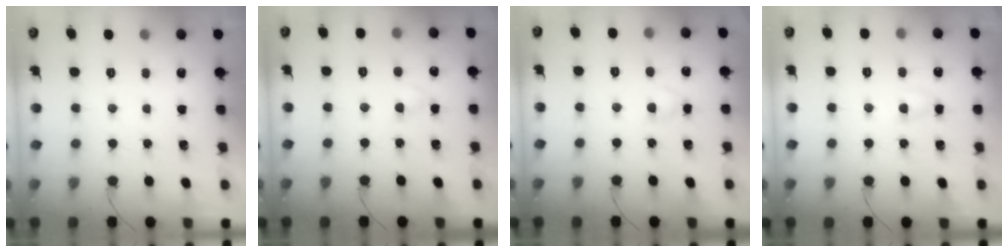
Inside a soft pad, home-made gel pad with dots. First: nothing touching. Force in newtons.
{"total": 2.2, "press": 1.9, "slide": 1.0}
{"total": 2.5, "press": 2.3, "slide": 1.0}
{"total": 3.6, "press": 3.5, "slide": 1.1}